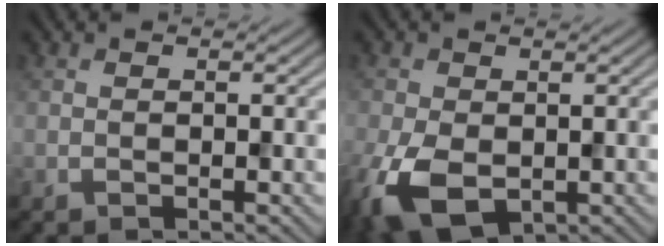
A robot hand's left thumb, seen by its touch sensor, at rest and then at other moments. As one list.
[{"total": 8.2, "force": [-2.6, 5.2, 5.8], "torque": [-0.155, -0.026, -0.049]}]